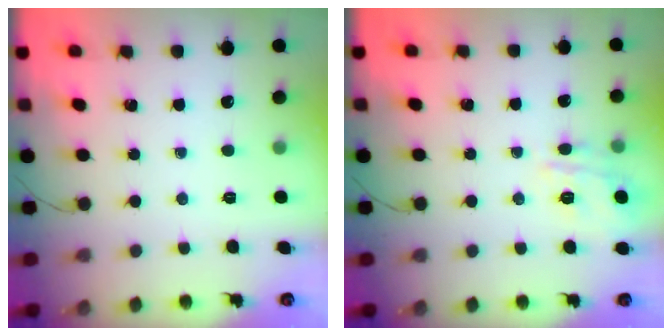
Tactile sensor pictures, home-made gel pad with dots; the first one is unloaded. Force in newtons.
{"total": 10.0, "press": 10.0, "slide": 0.6}